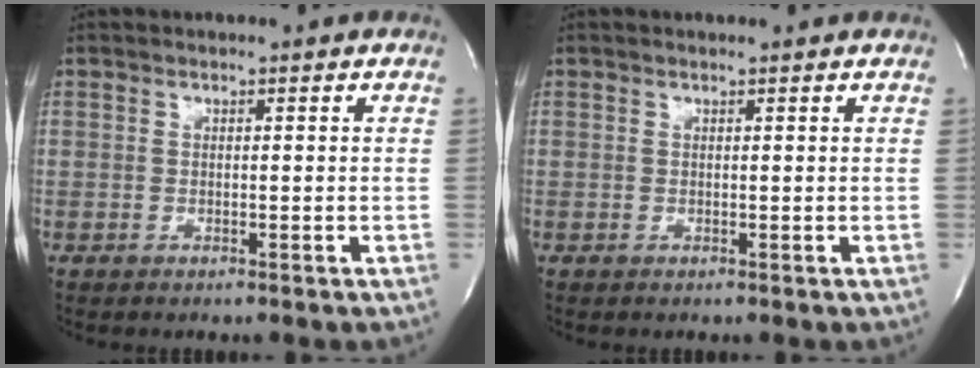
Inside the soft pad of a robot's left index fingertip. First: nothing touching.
{"total": 0.8, "force": [0.8, -0.1, 0.2], "torque": [-0.009, 0.005, 0.013]}